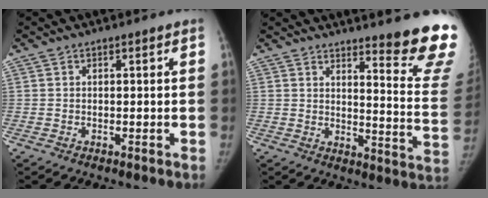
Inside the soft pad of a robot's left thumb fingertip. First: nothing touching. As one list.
[{"total": 17.3, "force": [14.5, 1.0, 9.5], "torque": [-0.092, -0.159, 0.171]}]